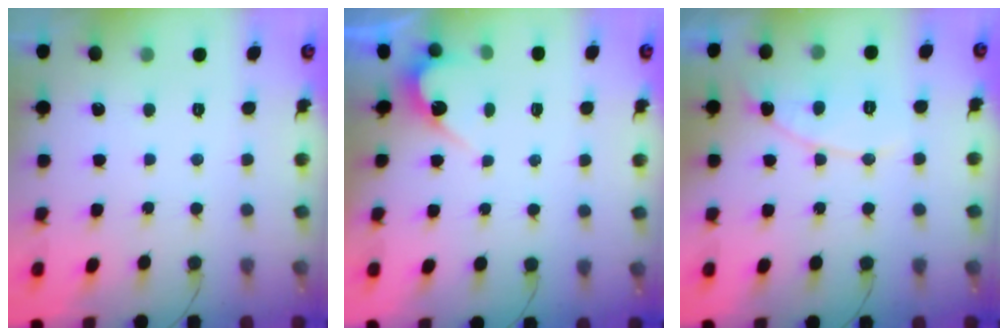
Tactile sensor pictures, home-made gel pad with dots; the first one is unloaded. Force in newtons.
{"total": 3.6, "press": 3.6, "slide": 0.2}
{"total": 8.6, "press": 8.6, "slide": 0.4}